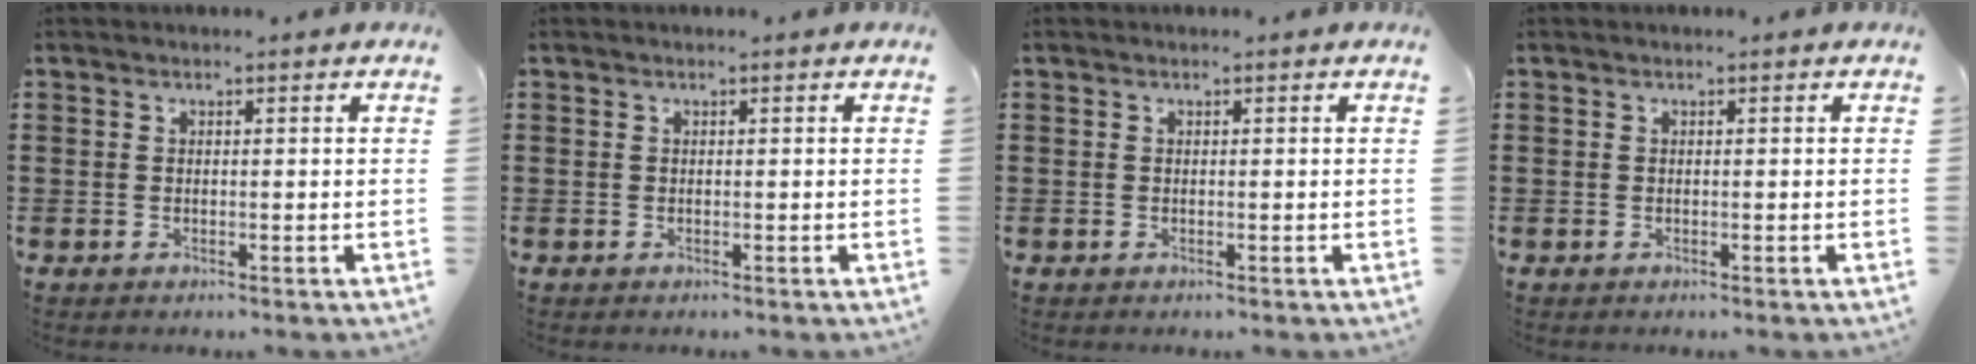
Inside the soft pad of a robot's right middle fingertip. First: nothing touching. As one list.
[{"total": 0.0}, {"total": 0.0}, {"total": 0.0}]